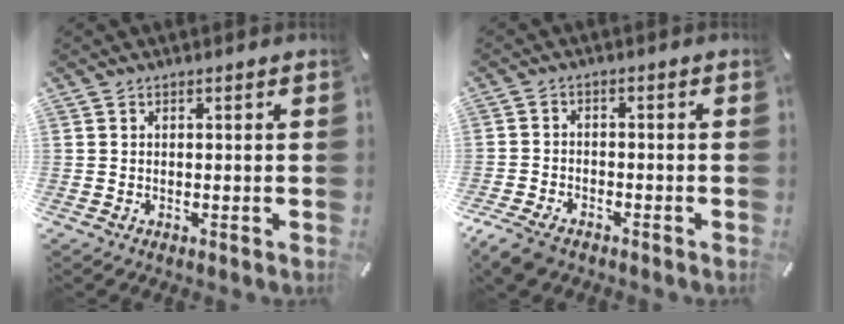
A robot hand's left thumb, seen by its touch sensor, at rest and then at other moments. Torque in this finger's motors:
{"motor_torque": [-0.20, 1.34, 0.89, 0.81, 0.25]}